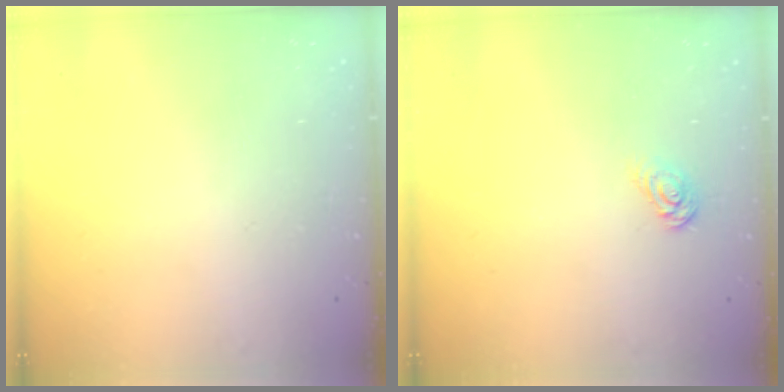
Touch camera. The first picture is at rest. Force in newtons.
{"total": 4.7, "press": 4.6, "slide": 0.5}